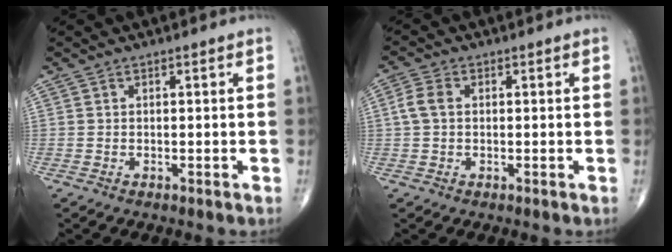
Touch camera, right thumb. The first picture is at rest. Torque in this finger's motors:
{"motor_torque": [-0.37, 0.40, 0.30, 0.03, 0.02]}